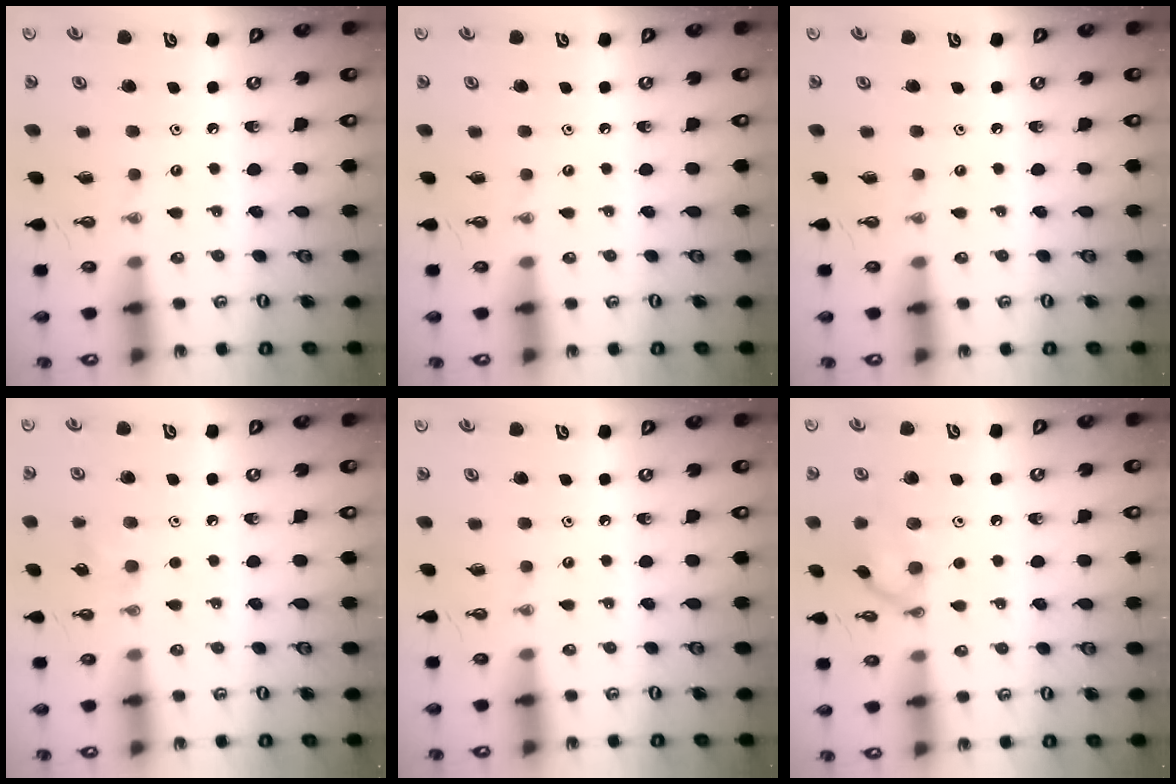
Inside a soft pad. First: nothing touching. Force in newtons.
{"total": 0.0}
{"total": 0.0}
{"total": 6.3, "press": 5.8, "slide": 2.5}
{"total": 0.0}
{"total": 10.1, "press": 10.1, "slide": 0.1}